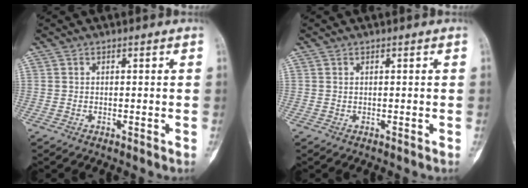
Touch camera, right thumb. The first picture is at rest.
{"total": 0.0}